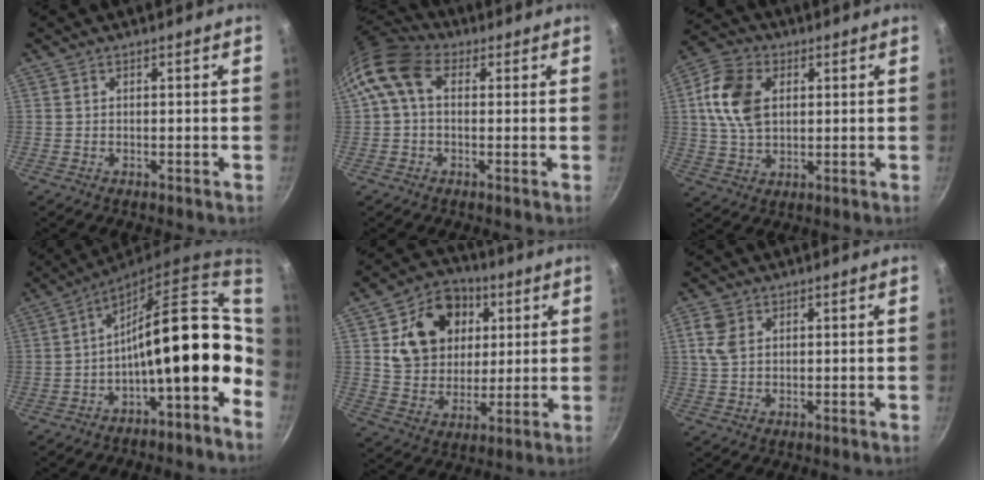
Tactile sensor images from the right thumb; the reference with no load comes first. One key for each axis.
{"total": 10.2, "fx": 2.1, "fy": 7.0, "fz": 7.1, "tx": -0.127, "ty": 0.020, "tz": 0.021}
{"total": 11.8, "fx": 2.5, "fy": 8.0, "fz": 8.3, "tx": -0.144, "ty": 0.006, "tz": 0.039}
{"total": 11.7, "fx": -1.4, "fy": 4.0, "fz": 10.9, "tx": -0.149, "ty": 0.027, "tz": -0.027}
{"total": 16.6, "fx": 4.8, "fy": 13.1, "fz": 8.9, "tx": -0.122, "ty": -0.004, "tz": 0.084}
{"total": 4.8, "fx": 1.6, "fy": 3.5, "fz": 3.0, "tx": -0.056, "ty": 0.000, "tz": 0.029}